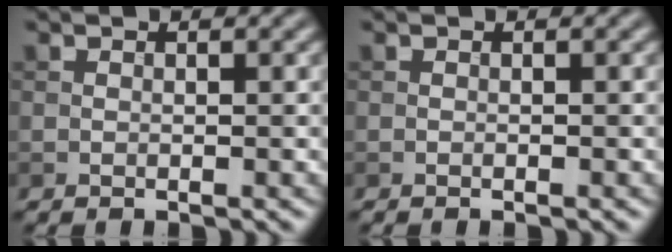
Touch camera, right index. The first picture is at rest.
{"total": 0.0}